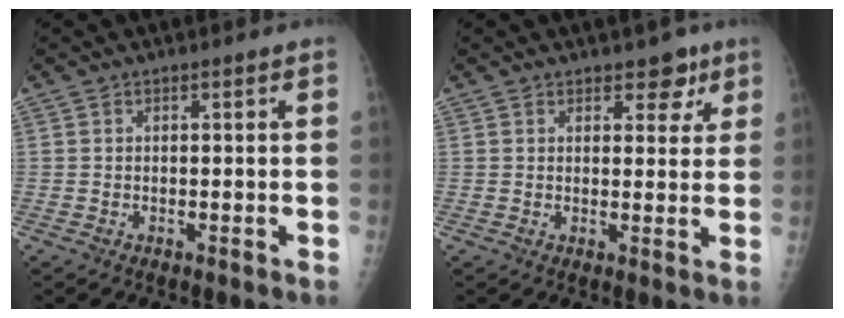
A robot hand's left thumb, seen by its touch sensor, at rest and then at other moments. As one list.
[{"total": 4.4, "force": [2.8, 2.7, 2.2], "torque": [0.003, -0.013, 0.034]}]